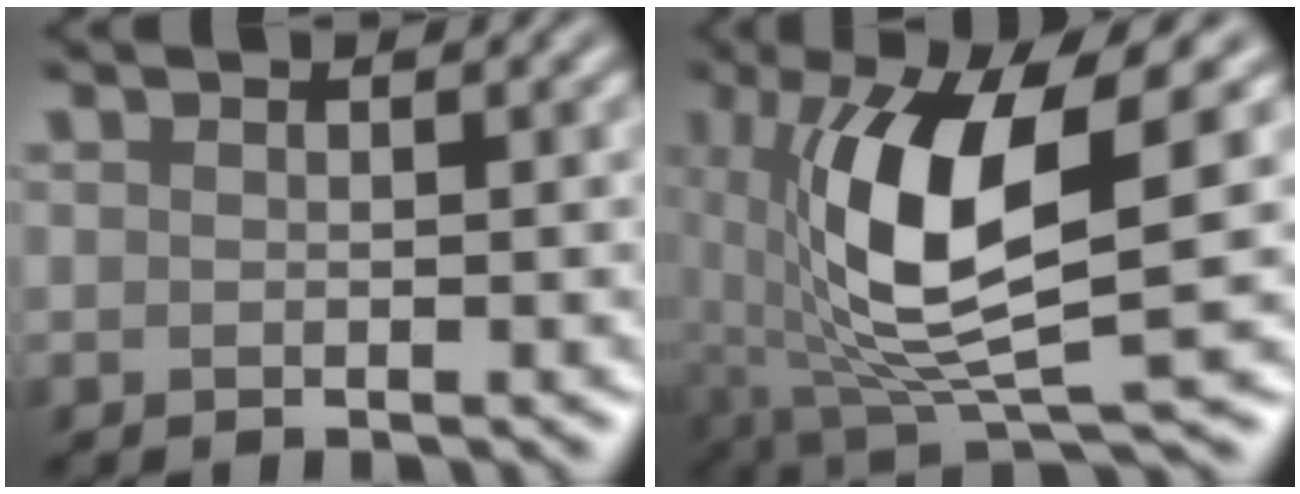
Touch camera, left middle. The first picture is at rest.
{"total": 10.8, "force": [1.0, 3.6, 10.1], "torque": [-0.194, -0.008, 0.025]}